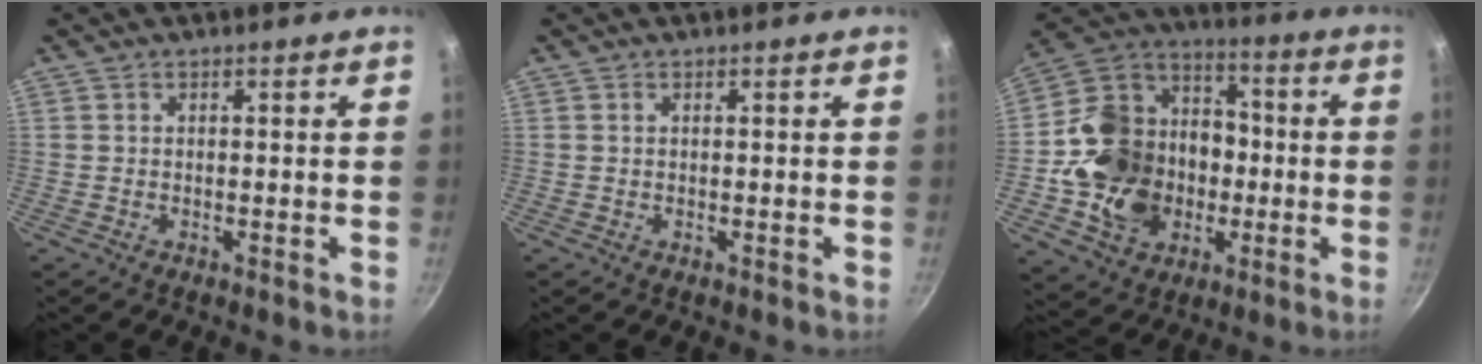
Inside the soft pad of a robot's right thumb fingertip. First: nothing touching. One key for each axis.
{"total": 0.0}
{"total": 21.6, "fx": -4.0, "fy": 17.0, "fz": 12.6, "tx": -0.187, "ty": 0.037, "tz": -0.063}